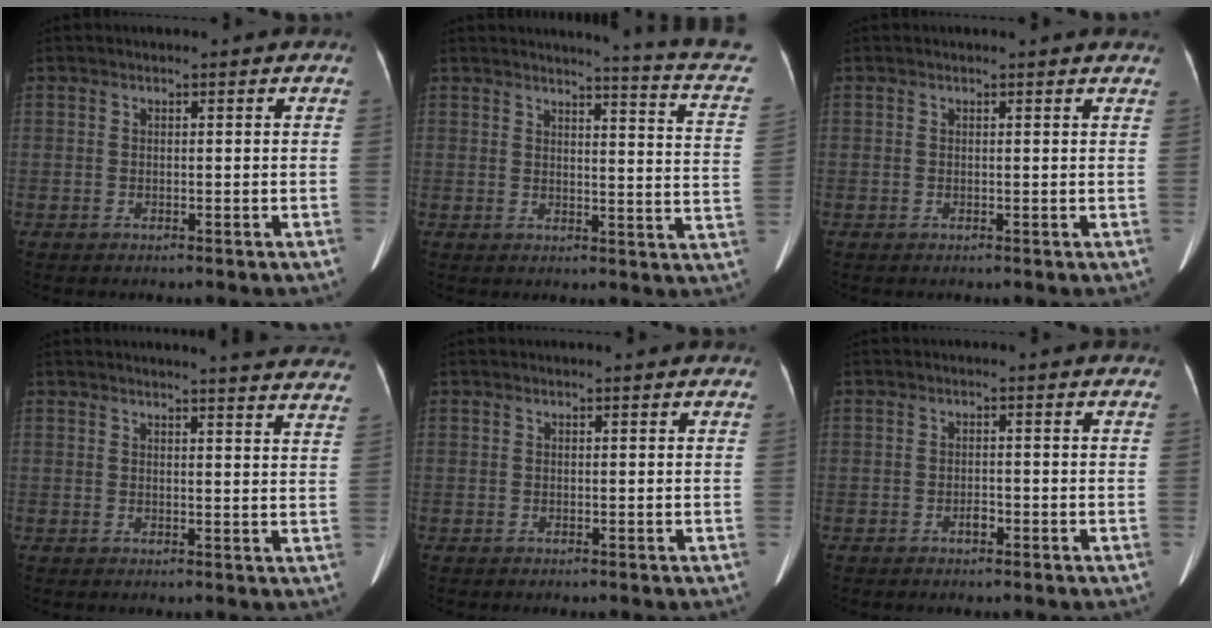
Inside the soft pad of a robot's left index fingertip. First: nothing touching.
{"total": 11.4, "force": [10.1, -0.5, 5.3], "torque": [-0.065, -0.073, 0.085]}
{"total": 2.7, "force": [2.6, 0.4, 0.6], "torque": [-0.012, 0.002, 0.013]}
{"total": 14.4, "force": [13.8, 0.5, 4.0], "torque": [-0.034, -0.057, 0.133]}
{"total": 0.0}
{"total": 1.3, "force": [-0.8, 0.6, 0.8], "torque": [-0.012, 0.002, -0.010]}